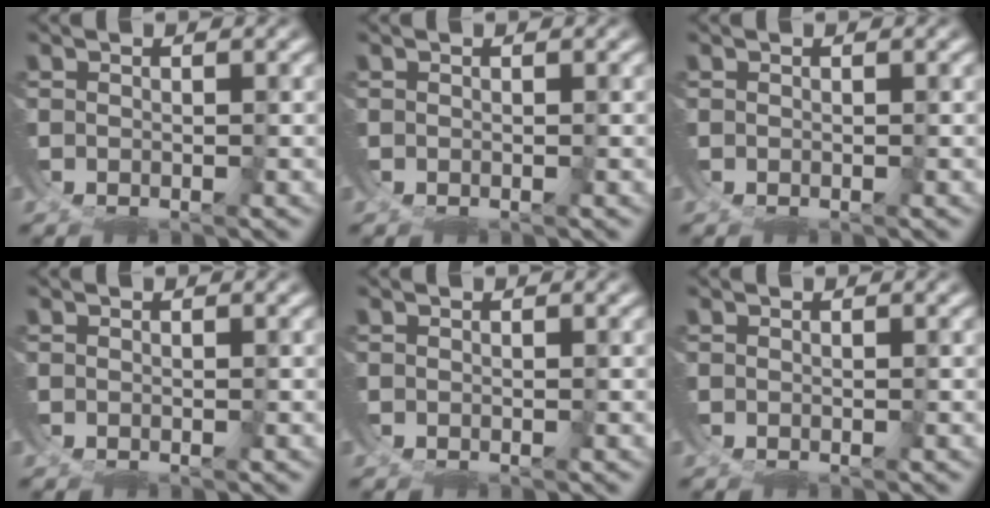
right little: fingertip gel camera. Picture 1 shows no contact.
{"total": 0.0}
{"total": 0.0}
{"total": 0.0}
{"total": 0.0}
{"total": 0.0}